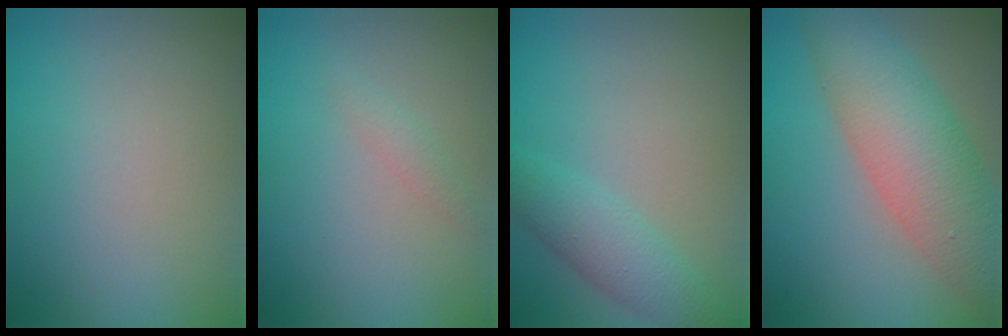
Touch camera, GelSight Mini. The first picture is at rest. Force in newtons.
{"total": 0.9, "press": 0.9, "slide": 0.0}
{"total": 3.3, "press": 3.3, "slide": 0.1}
{"total": 8.1, "press": 8.1, "slide": 0.3}